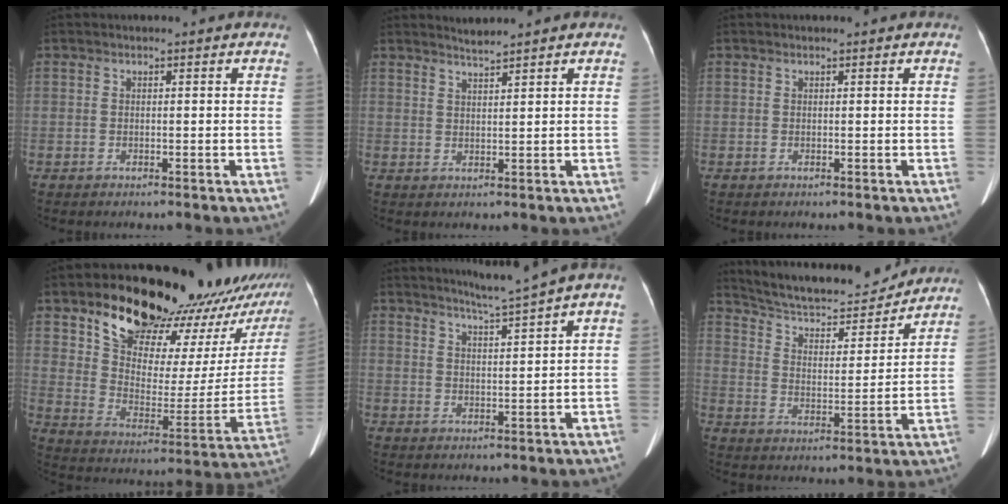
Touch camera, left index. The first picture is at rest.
{"total": 2.0, "force": [1.9, -0.6, 0.2], "torque": [-0.009, 0.000, 0.039]}
{"total": 0.0}
{"total": 27.9, "force": [22.6, 8.3, 14.0], "torque": [-0.203, -0.040, 0.303]}
{"total": 4.6, "force": [3.5, -1.2, 2.6], "torque": [-0.042, -0.002, 0.061]}
{"total": 16.3, "force": [15.4, 2.8, 4.8], "torque": [-0.080, 0.002, 0.238]}